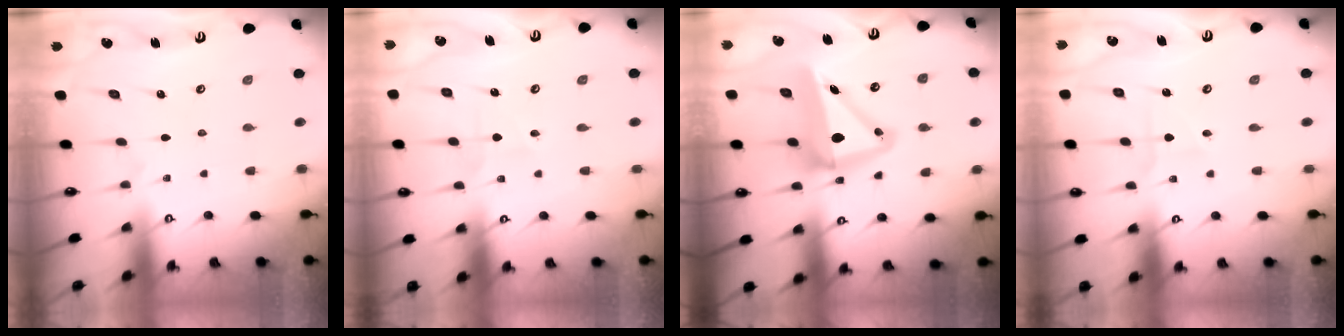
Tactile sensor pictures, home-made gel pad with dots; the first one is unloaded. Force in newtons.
{"total": 3.0, "press": 3.0, "slide": 0.4}
{"total": 13.6, "press": 13.3, "slide": 2.6}
{"total": 2.9, "press": 2.9, "slide": 0.3}